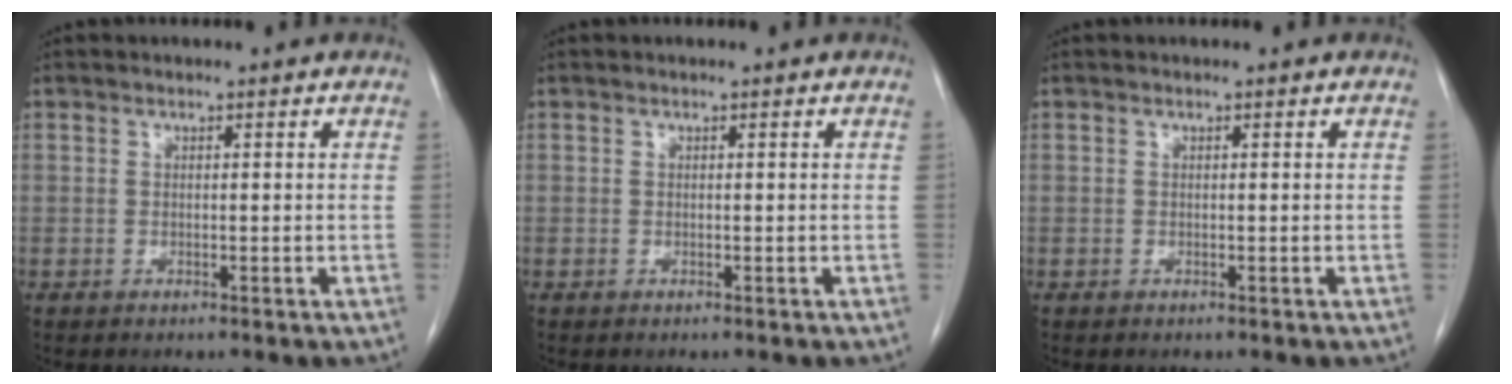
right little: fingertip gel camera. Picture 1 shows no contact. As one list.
[{"total": 0.0}, {"total": 0.0}]